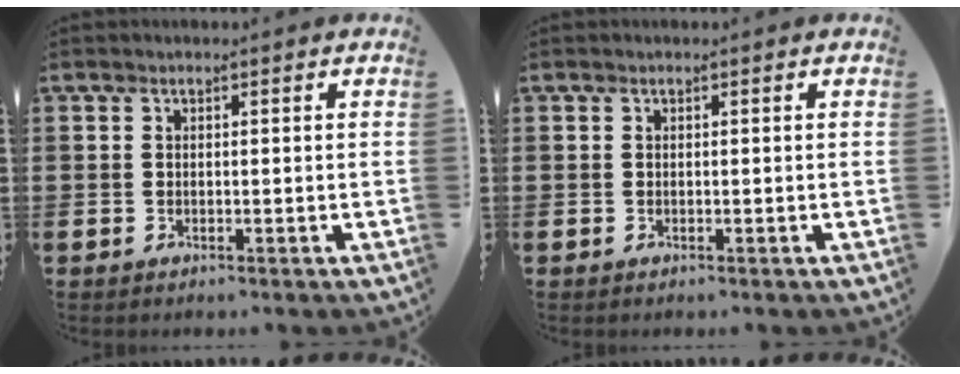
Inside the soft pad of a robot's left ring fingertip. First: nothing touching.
{"total": 0.0}